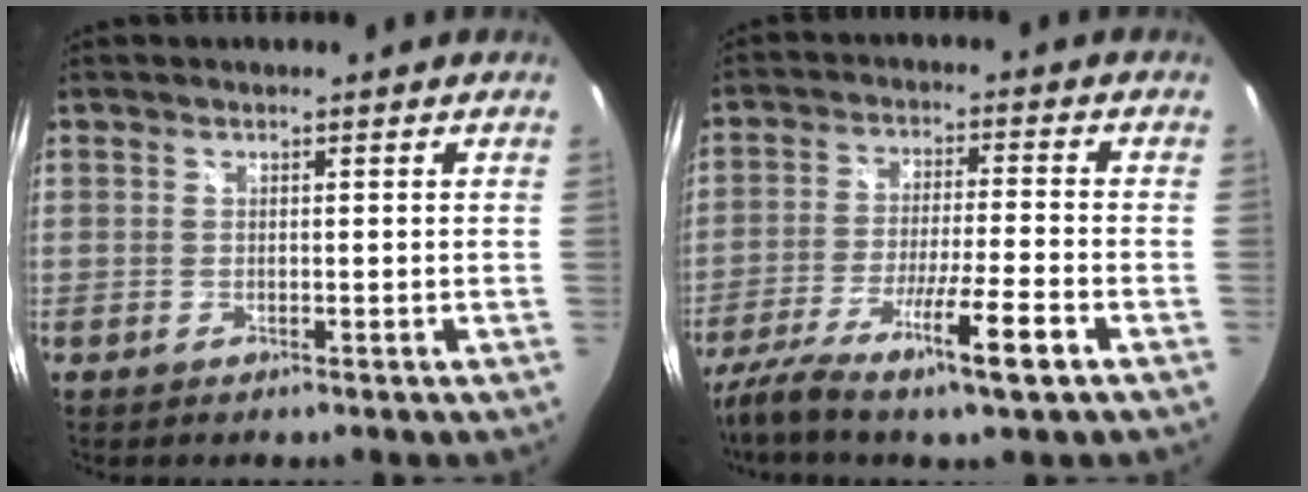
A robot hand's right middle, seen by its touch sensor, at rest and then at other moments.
{"total": 14.1, "force": [-9.5, 0.4, 10.4], "torque": [-0.211, -0.035, -0.164]}